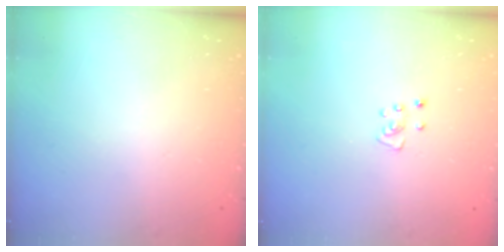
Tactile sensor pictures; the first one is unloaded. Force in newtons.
{"total": 3.8, "press": 3.8, "slide": 0.3}